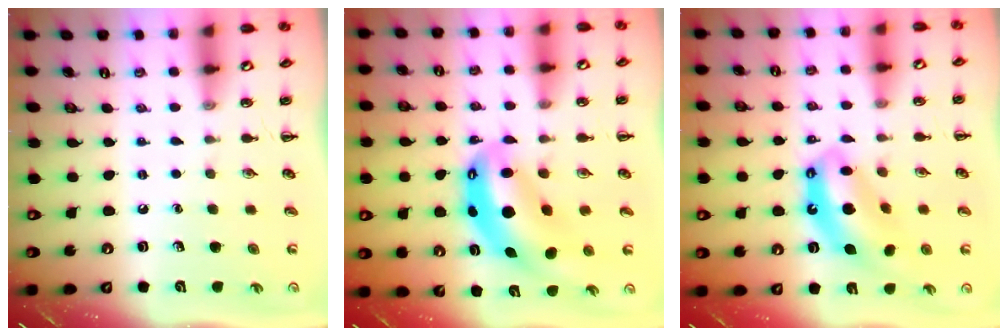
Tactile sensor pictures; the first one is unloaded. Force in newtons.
{"total": 10.9, "press": 10.6, "slide": 2.6}
{"total": 11.3, "press": 10.9, "slide": 3.0}